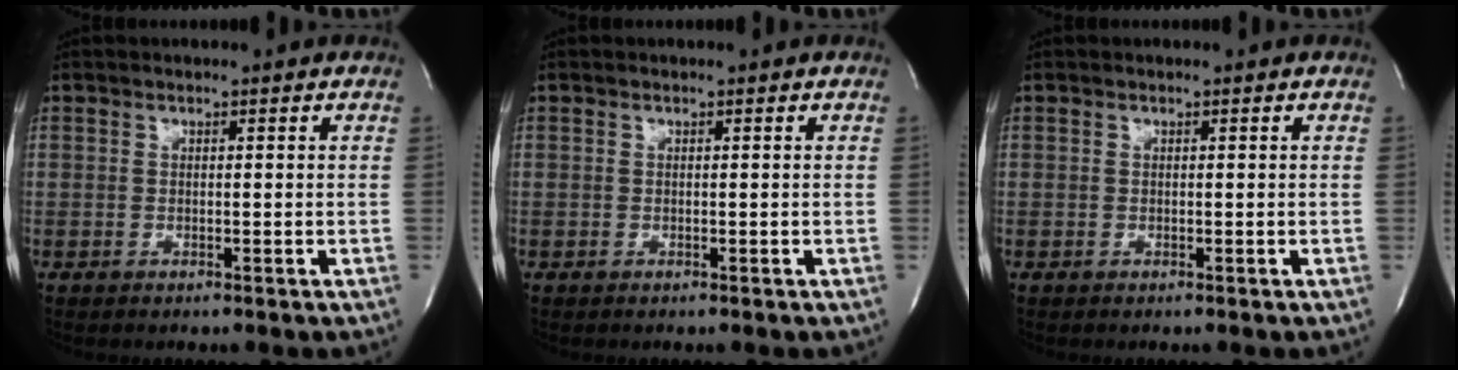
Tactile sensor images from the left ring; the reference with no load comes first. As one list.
[{"total": 0.0}, {"total": 0.0}]